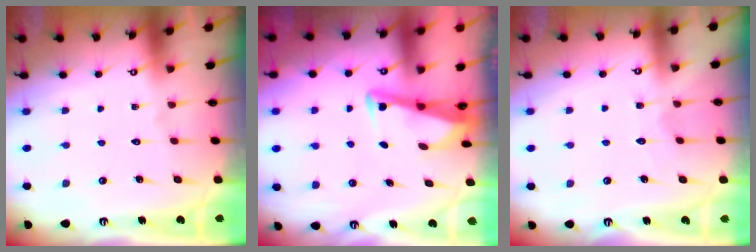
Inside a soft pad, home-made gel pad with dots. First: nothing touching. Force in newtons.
{"total": 3.3, "press": 3.3, "slide": 0.3}
{"total": 3.6, "press": 3.6, "slide": 0.4}